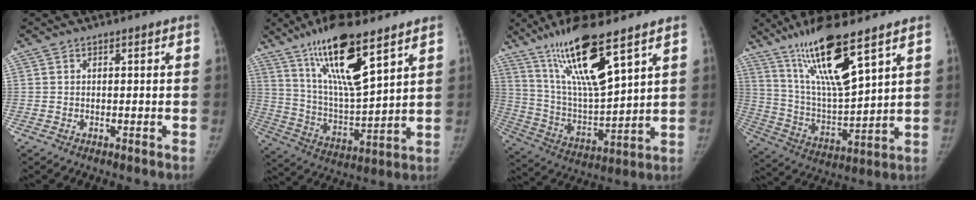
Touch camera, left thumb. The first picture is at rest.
{"total": 18.0, "force": [10.9, 4.2, 13.6], "torque": [-0.236, -0.054, 0.211]}
{"total": 18.6, "force": [11.4, 3.6, 14.2], "torque": [-0.253, -0.056, 0.224]}
{"total": 17.7, "force": [11.1, 3.2, 13.4], "torque": [-0.239, -0.057, 0.219]}